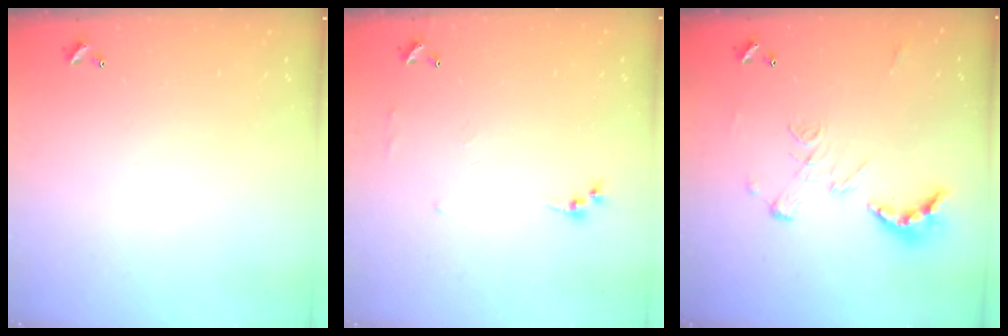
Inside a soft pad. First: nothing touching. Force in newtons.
{"total": 6.4, "press": 6.4, "slide": 0.8}
{"total": 2.5, "press": 2.0, "slide": 1.5}